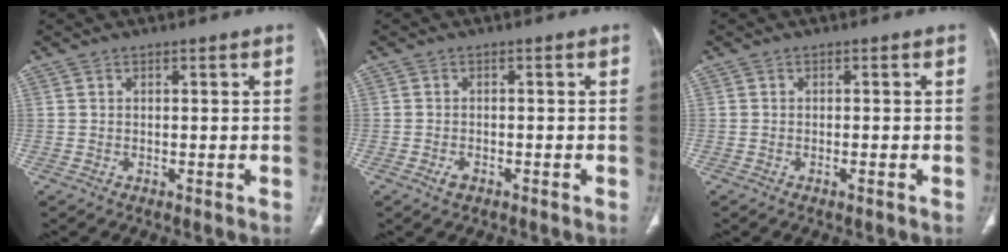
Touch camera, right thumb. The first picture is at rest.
{"total": 1.6, "force": [-0.9, 1.0, 0.9], "torque": [-0.020, 0.006, -0.014]}
{"total": 0.9, "force": [-0.5, 0.1, 0.8], "torque": [-0.016, 0.000, -0.008]}